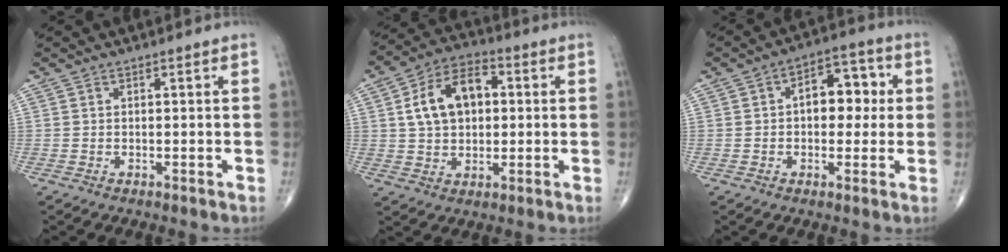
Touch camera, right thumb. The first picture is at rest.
{"total": 12.4, "force": [2.1, 8.1, 9.1], "torque": [-0.139, 0.017, 0.030]}
{"total": 8.1, "force": [0.8, 5.2, 6.2], "torque": [-0.051, 0.022, 0.004]}